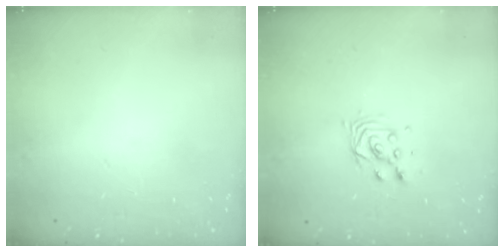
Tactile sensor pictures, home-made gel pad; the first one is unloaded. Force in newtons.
{"total": 5.0, "press": 5.0, "slide": 0.3}